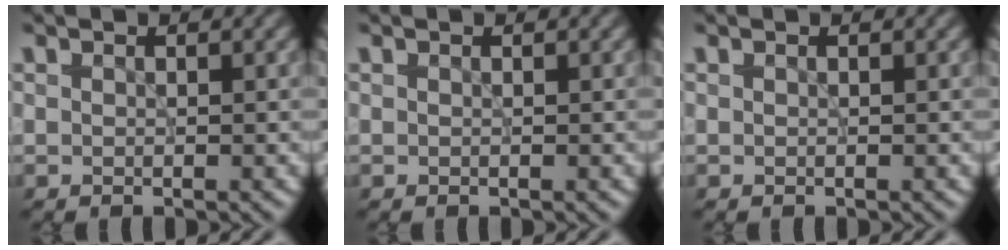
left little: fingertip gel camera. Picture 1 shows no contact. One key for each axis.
{"total": 0.0}
{"total": 0.0}